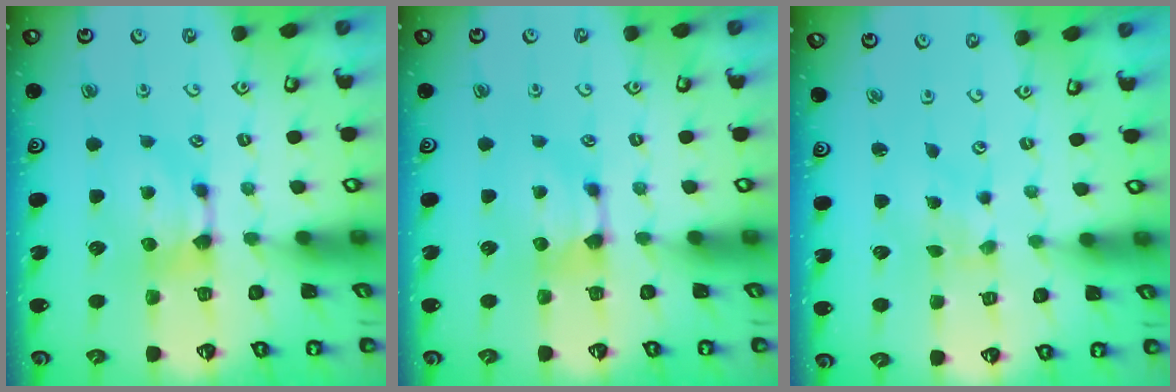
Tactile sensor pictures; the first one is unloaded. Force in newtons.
{"total": 0.5, "press": 0.2, "slide": 0.5}
{"total": 5.5, "press": 5.5, "slide": 0.5}